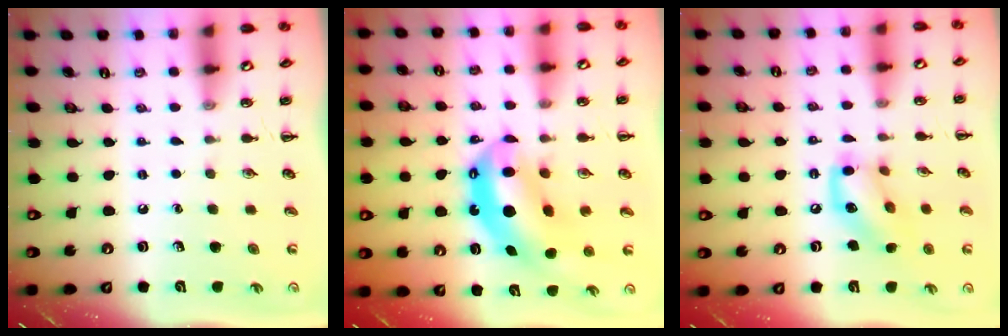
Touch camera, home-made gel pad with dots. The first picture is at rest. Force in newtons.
{"total": 12.5, "press": 12.0, "slide": 3.2}
{"total": 12.7, "press": 12.6, "slide": 0.8}